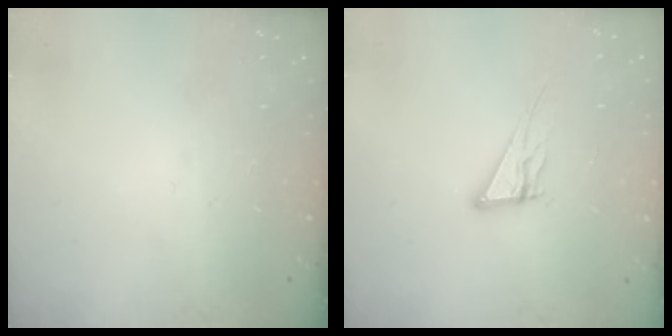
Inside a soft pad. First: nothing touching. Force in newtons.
{"total": 8.2, "press": 8.1, "slide": 0.7}